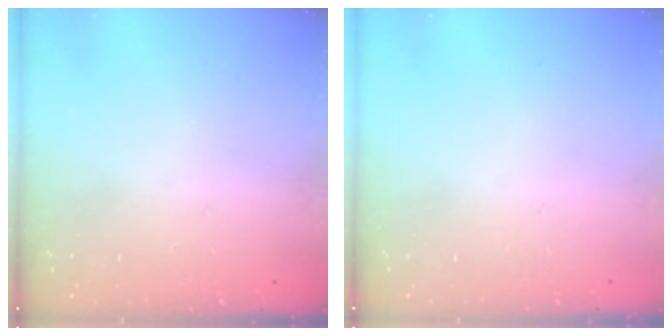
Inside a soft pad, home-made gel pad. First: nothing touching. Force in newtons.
{"total": 0.0}